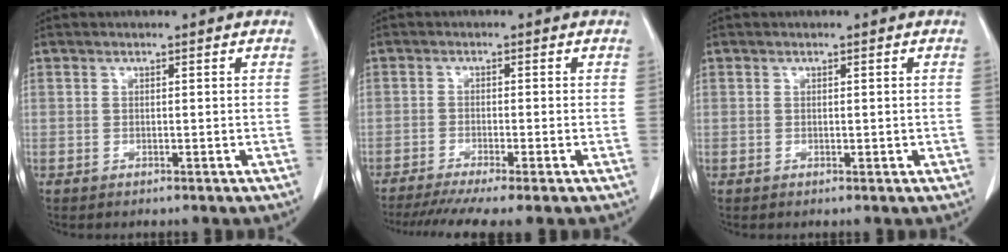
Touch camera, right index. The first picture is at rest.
{"total": 8.6, "force": [-6.6, -0.1, 5.5], "torque": [-0.082, -0.016, -0.106]}
{"total": 0.8, "force": [0.0, 0.5, 0.6], "torque": [-0.008, -0.001, 0.003]}